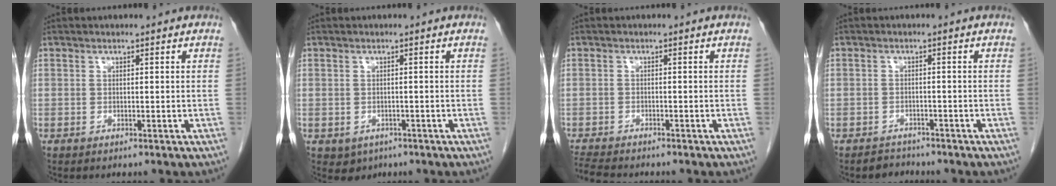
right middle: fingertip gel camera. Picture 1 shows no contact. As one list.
[{"total": 2.5, "force": [-1.2, 2.1, 0.6], "torque": [-0.010, 0.003, -0.007]}, {"total": 5.4, "force": [-5.0, 0.8, 1.9], "torque": [-0.037, -0.015, -0.085]}, {"total": 2.1, "force": [-1.8, 1.0, -0.6], "torque": [0.004, 0.002, -0.030]}]